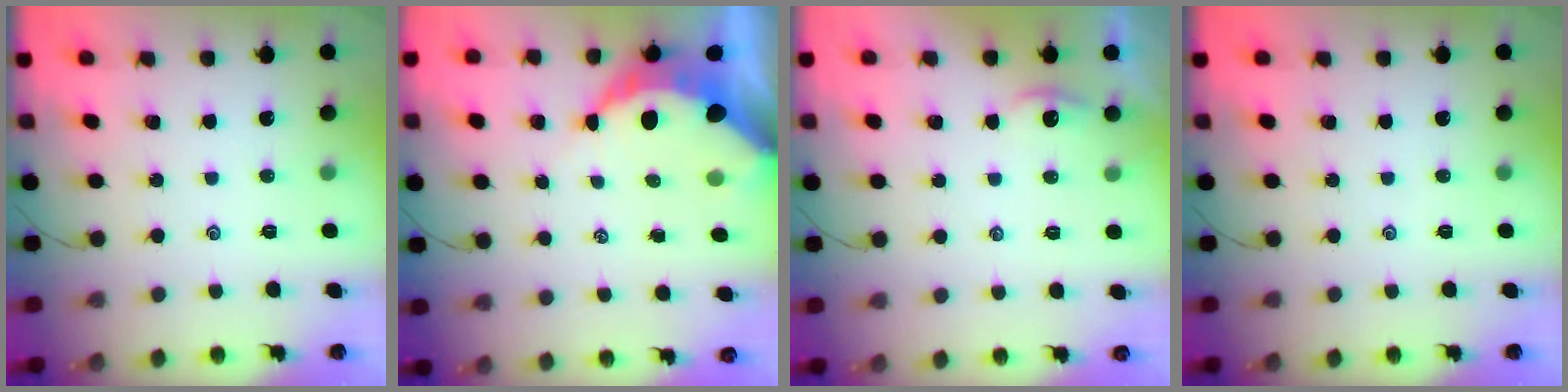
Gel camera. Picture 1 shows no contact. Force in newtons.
{"total": 9.6, "press": 9.5, "slide": 0.8}
{"total": 2.0, "press": 2.0, "slide": 0.1}
{"total": 0.0}